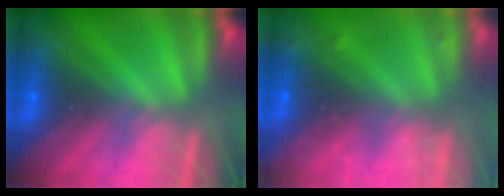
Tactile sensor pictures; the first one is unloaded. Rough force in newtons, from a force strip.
{"total": 8.1}